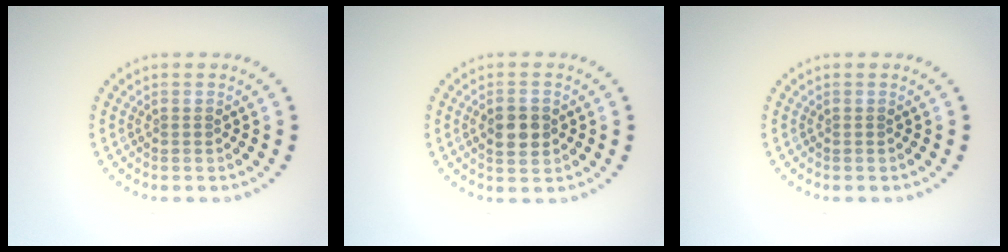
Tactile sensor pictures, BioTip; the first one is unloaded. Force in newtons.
{"total": 2.9, "press": 2.9, "slide": 0.1}
{"total": 0.0}